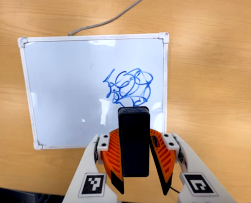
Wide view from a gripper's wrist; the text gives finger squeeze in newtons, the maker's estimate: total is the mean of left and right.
{"total": 6.4, "left": 6.1, "right": 6.7}